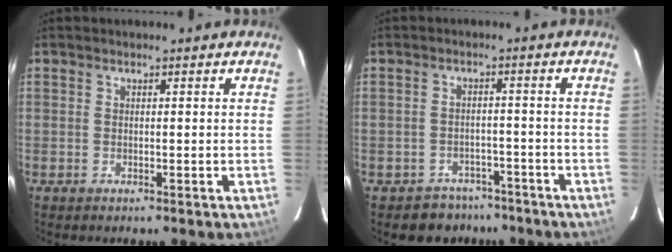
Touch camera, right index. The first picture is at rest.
{"total": 6.2, "force": [-4.7, 4.0, -0.2], "torque": [-0.008, 0.025, -0.063]}